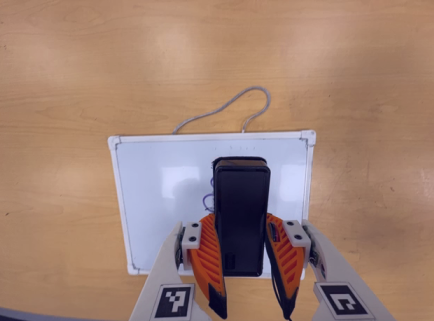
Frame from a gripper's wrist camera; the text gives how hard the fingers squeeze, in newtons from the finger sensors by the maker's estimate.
{"total": 10.5, "left": 8.3, "right": 12.8}